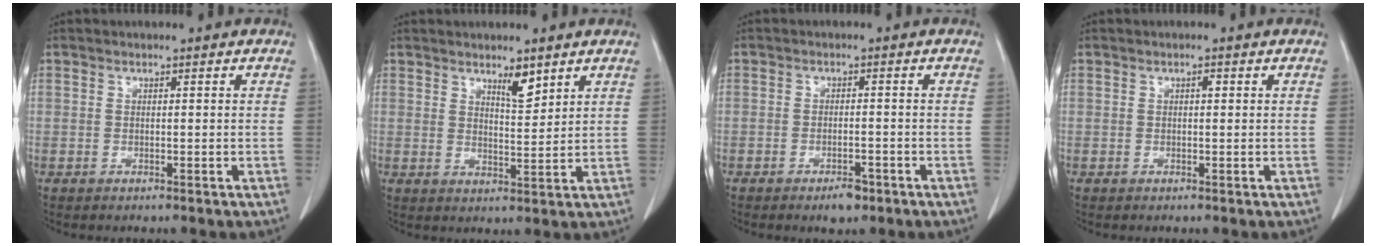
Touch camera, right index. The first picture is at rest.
{"total": 3.8, "force": [2.8, 0.9, 2.5], "torque": [-0.044, -0.006, 0.049]}
{"total": 3.0, "force": [-1.9, 1.3, 1.9], "torque": [-0.025, 0.002, -0.021]}
{"total": 0.7, "force": [0.2, 0.2, 0.6], "torque": [-0.010, 0.001, 0.002]}